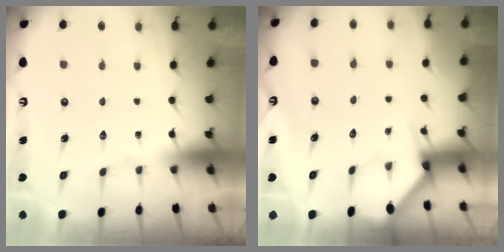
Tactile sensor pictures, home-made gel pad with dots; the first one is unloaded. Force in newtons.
{"total": 2.4, "press": 2.3, "slide": 0.3}